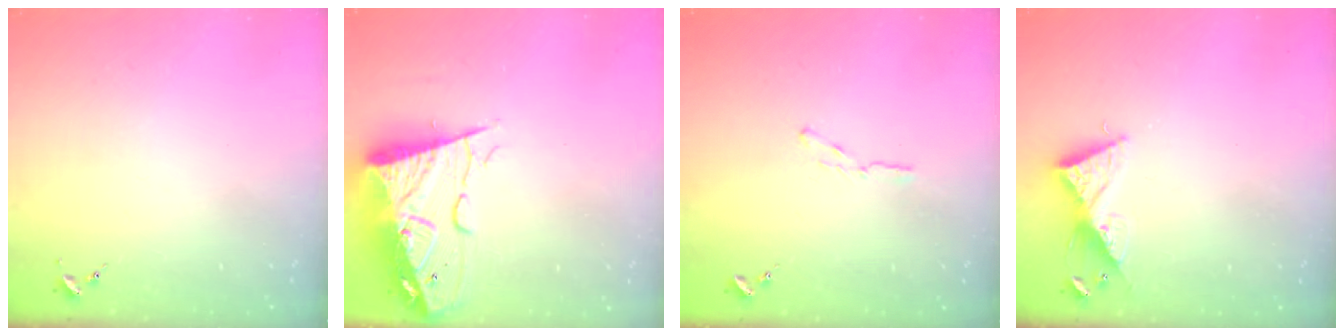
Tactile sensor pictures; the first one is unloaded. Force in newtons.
{"total": 15.5, "press": 15.4, "slide": 1.4}
{"total": 3.4, "press": 3.3, "slide": 0.2}
{"total": 9.3, "press": 9.3, "slide": 0.7}